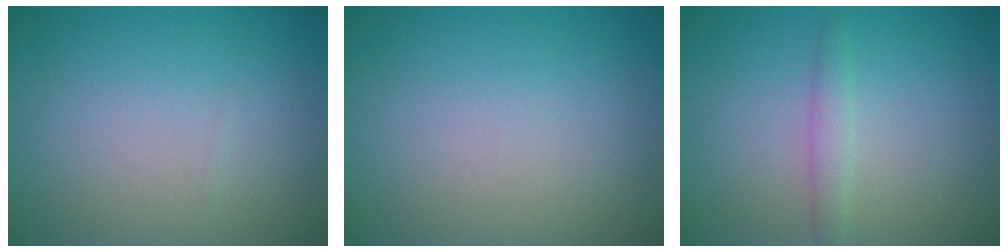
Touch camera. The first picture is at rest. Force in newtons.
{"total": 0.0}
{"total": 1.5, "press": 1.5, "slide": 0.1}